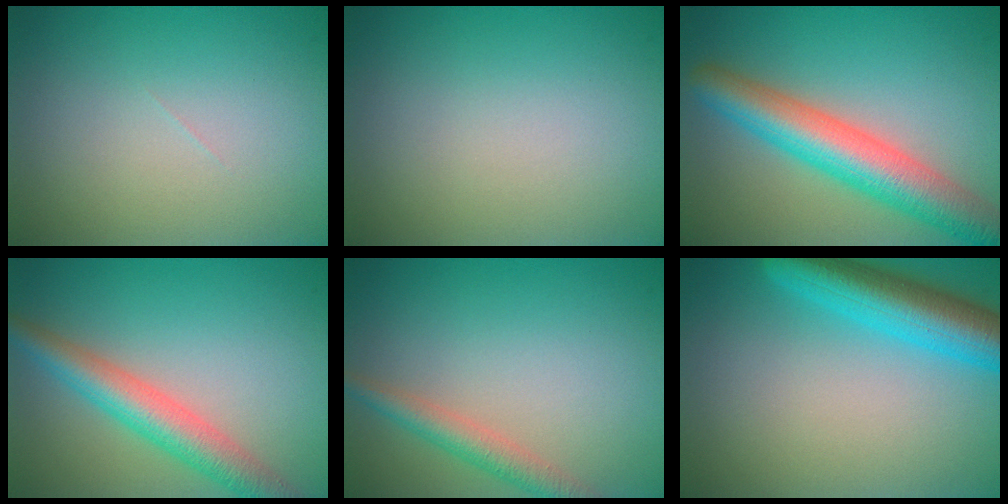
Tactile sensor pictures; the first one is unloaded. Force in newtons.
{"total": 0.0}
{"total": 7.6, "press": 7.6, "slide": 0.4}
{"total": 5.0, "press": 5.0, "slide": 0.3}
{"total": 2.7, "press": 2.7, "slide": 0.1}
{"total": 7.0, "press": 7.0, "slide": 0.3}